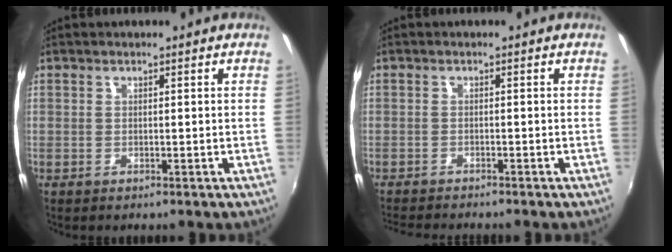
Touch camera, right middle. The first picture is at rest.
{"total": 5.4, "force": [-5.1, 0.3, 1.8], "torque": [-0.047, -0.020, -0.087]}